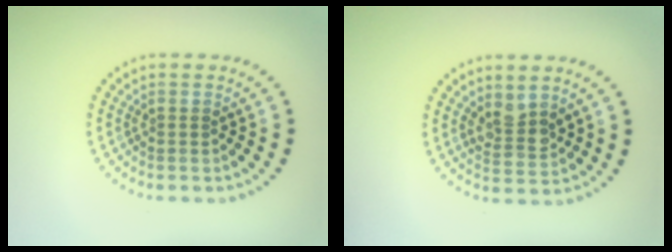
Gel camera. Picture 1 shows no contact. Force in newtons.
{"total": 2.4, "press": 2.2, "slide": 0.9}